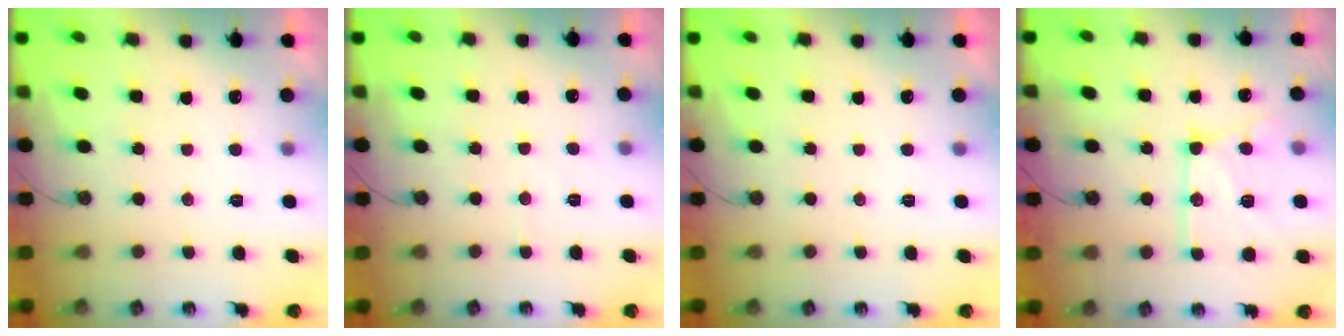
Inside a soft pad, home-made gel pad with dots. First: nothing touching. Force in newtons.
{"total": 3.9, "press": 3.9, "slide": 0.6}
{"total": 0.0}
{"total": 15.7, "press": 15.6, "slide": 2.0}